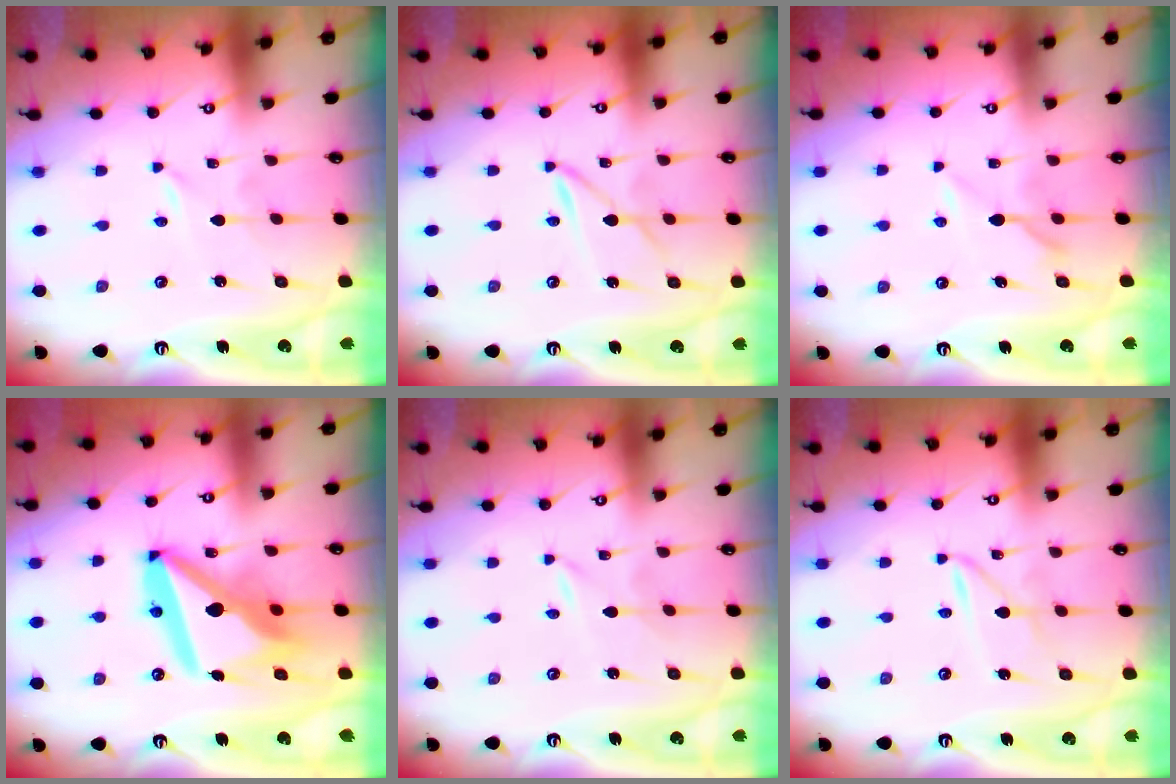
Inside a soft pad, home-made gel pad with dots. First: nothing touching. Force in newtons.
{"total": 1.9, "press": 1.9, "slide": 0.2}
{"total": 5.6, "press": 5.5, "slide": 0.7}
{"total": 18.2, "press": 18.1, "slide": 2.4}
{"total": 0.0}
{"total": 2.0, "press": 2.0, "slide": 0.2}